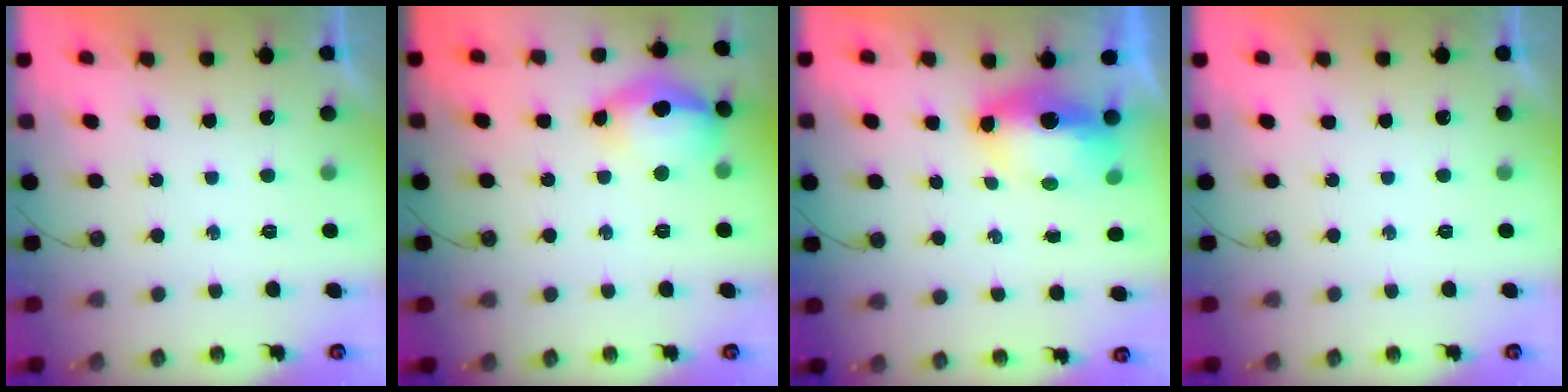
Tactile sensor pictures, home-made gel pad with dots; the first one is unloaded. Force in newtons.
{"total": 20.4, "press": 16.3, "slide": 12.3}
{"total": 8.1, "press": 7.9, "slide": 1.4}
{"total": 0.0}